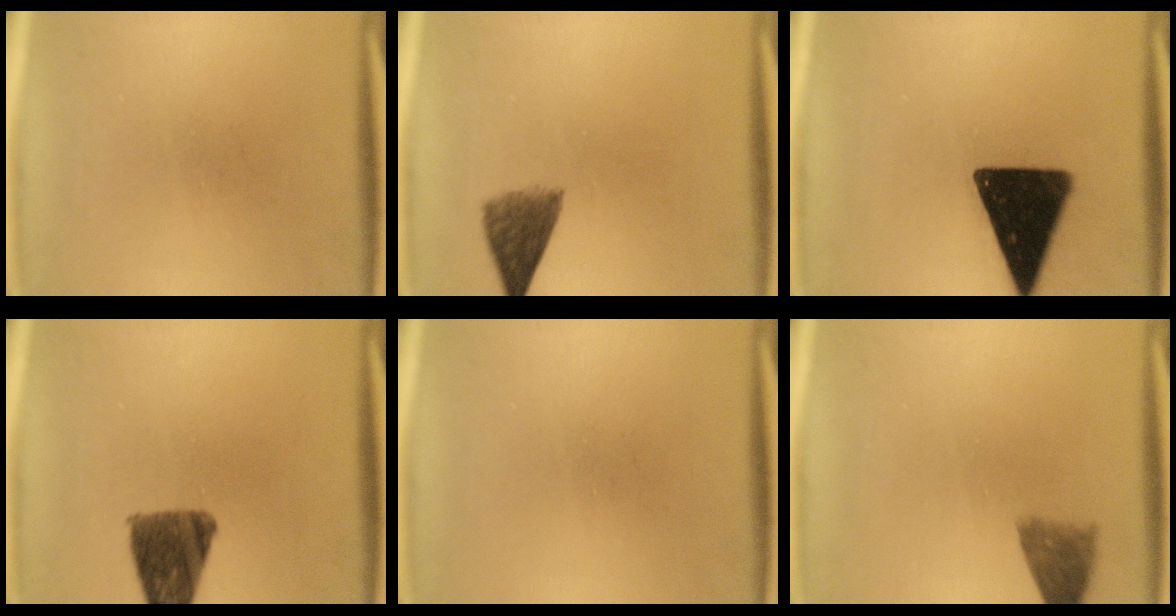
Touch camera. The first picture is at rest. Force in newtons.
{"total": 5.1}
{"total": 17.5}
{"total": 10.1}
{"total": 0.0}
{"total": 3.8}